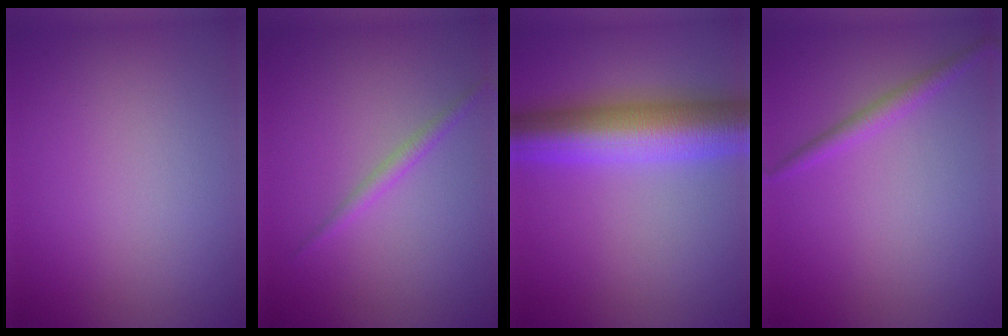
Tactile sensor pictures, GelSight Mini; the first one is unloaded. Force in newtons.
{"total": 1.2, "press": 1.2, "slide": 0.0}
{"total": 9.0, "press": 9.0, "slide": 0.2}
{"total": 1.6, "press": 1.6, "slide": 0.1}